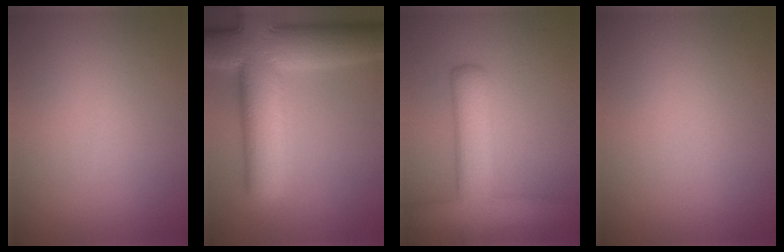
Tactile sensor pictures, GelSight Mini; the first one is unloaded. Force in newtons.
{"total": 12.9, "press": 12.8, "slide": 0.8}
{"total": 7.2, "press": 7.2, "slide": 0.4}
{"total": 0.0}